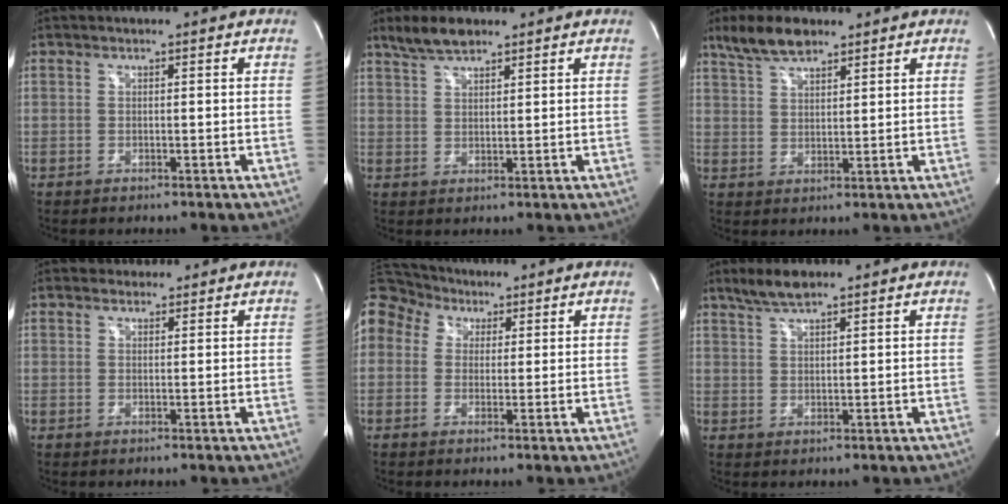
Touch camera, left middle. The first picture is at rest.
{"total": 5.0, "force": [4.1, 1.4, 2.5], "torque": [-0.061, 0.012, 0.080]}
{"total": 6.9, "force": [5.5, 2.1, 3.7], "torque": [-0.078, 0.011, 0.107]}
{"total": 1.9, "force": [1.6, 1.0, 0.0], "torque": [0.000, 0.013, 0.023]}
{"total": 19.3, "force": [8.4, 15.5, 7.8], "torque": [-0.260, 0.114, 0.167]}
{"total": 4.4, "force": [3.6, 0.7, 2.4], "torque": [-0.056, 0.010, 0.072]}